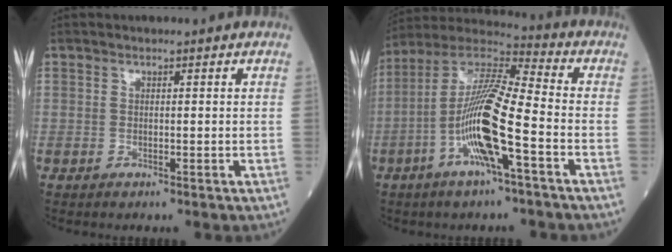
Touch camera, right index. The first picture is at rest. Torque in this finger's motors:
{"motor_torque": [1.26, -0.87, 0.86, 0.21]}